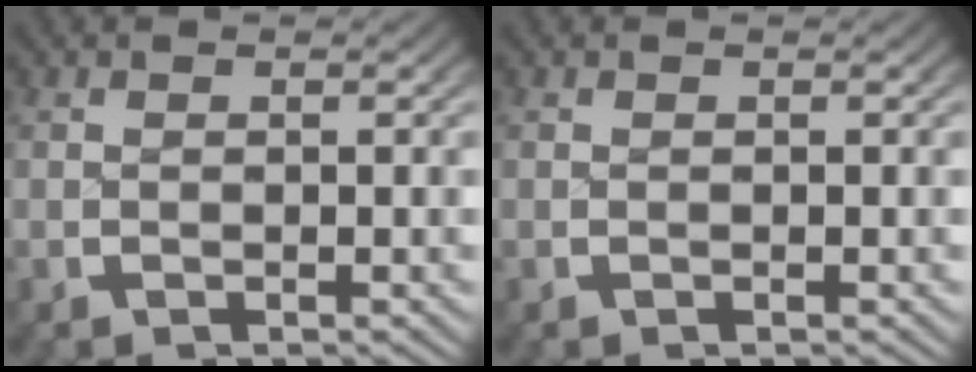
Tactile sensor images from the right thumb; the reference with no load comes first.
{"total": 0.0}